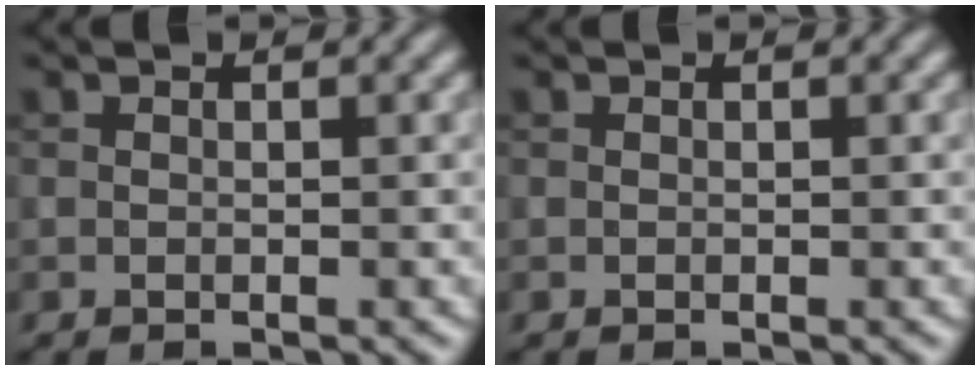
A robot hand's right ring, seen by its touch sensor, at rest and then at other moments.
{"total": 0.0}